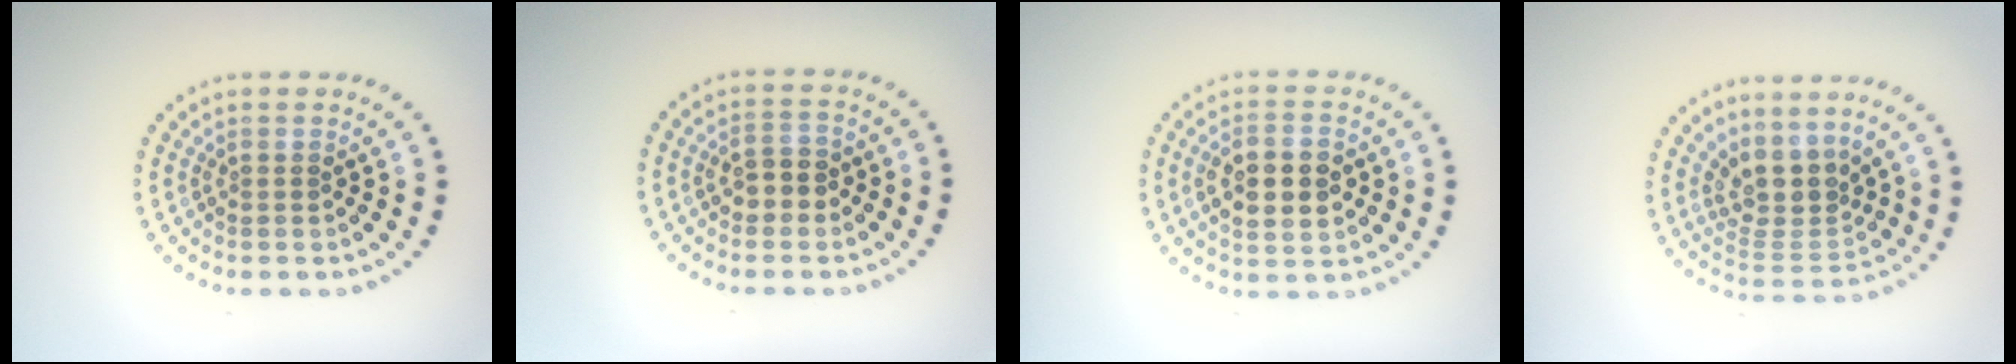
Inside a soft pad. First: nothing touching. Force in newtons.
{"total": 2.5, "press": 2.4, "slide": 0.5}
{"total": 5.0, "press": 5.0, "slide": 0.2}
{"total": 4.0, "press": 3.2, "slide": 2.3}